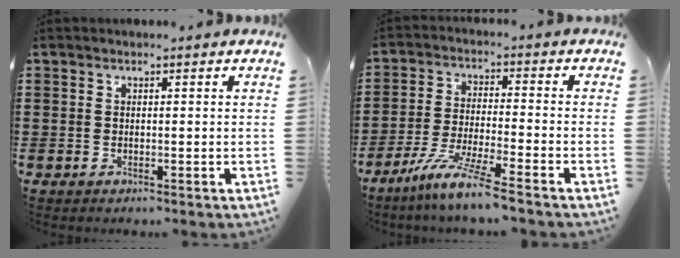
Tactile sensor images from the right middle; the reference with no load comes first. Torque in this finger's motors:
{"motor_torque": [1.39, -0.74, 0.57, 0.17]}